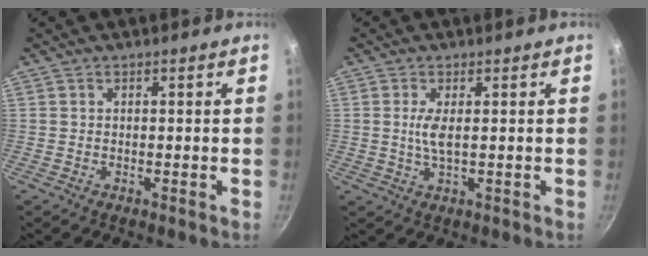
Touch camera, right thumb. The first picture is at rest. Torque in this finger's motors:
{"motor_torque": [0.96, 0.62, 0.65, -0.44, 0.25]}